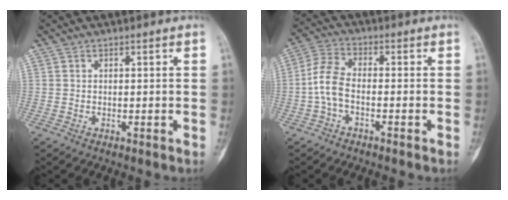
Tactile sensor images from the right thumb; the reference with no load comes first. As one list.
[{"total": 6.3, "force": [-1.6, 3.1, 5.2], "torque": [-0.118, 0.022, -0.041]}]